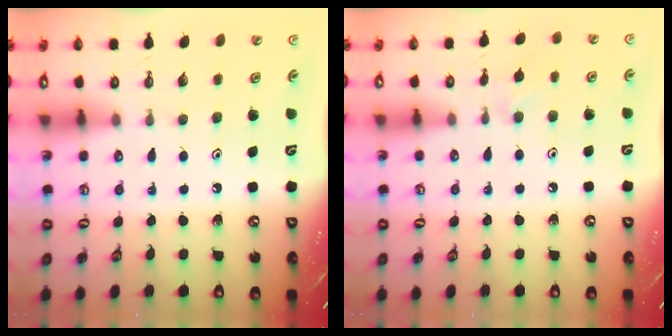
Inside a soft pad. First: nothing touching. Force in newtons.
{"total": 7.2, "press": 7.2, "slide": 0.8}